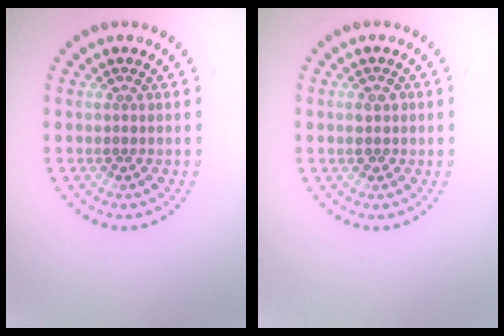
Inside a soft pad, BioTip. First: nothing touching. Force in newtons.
{"total": 1.4, "press": 1.4, "slide": 0.3}